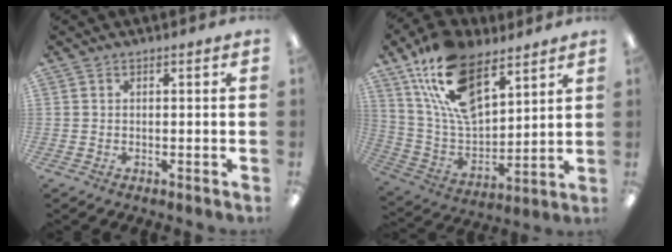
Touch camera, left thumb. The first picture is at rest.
{"total": 19.7, "force": [11.7, 10.0, 12.3], "torque": [-0.264, -0.050, 0.212]}